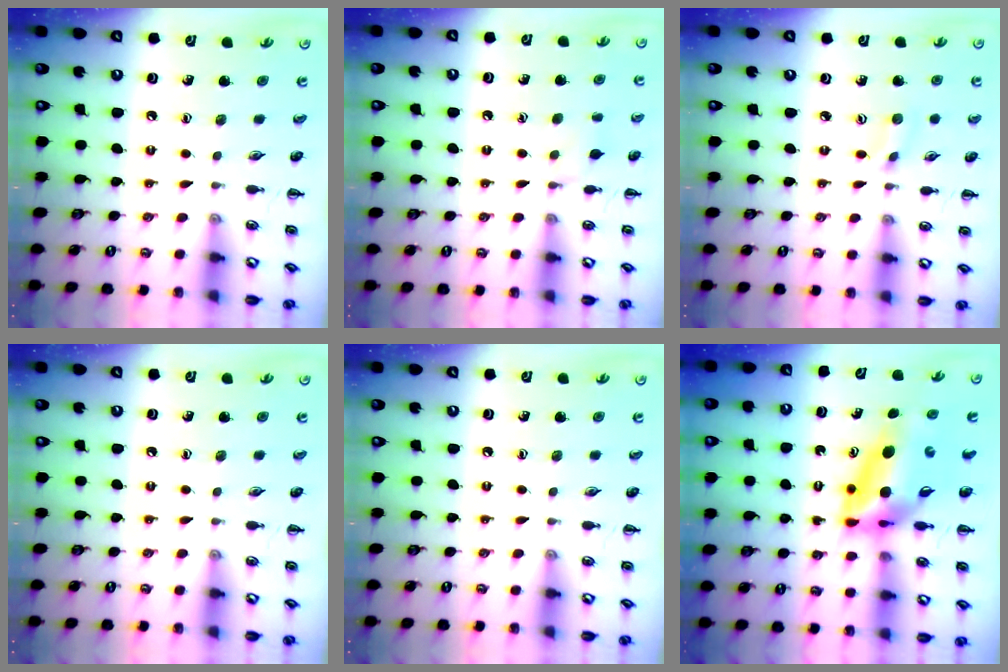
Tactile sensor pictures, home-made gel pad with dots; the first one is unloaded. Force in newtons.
{"total": 7.6, "press": 7.3, "slide": 2.1}
{"total": 1.7, "press": 1.6, "slide": 0.7}
{"total": 0.0}
{"total": 0.0}
{"total": 9.6, "press": 9.1, "slide": 3.0}